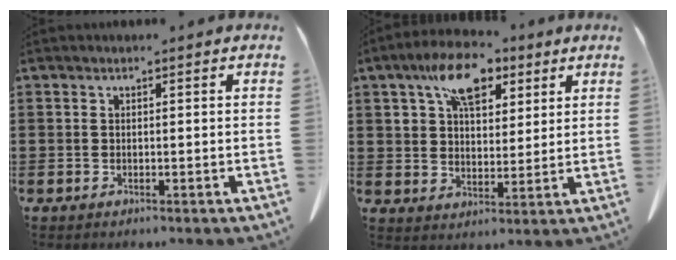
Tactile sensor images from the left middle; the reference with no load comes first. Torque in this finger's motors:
{"motor_torque": [1.24, -0.89, 0.37, 0.16]}